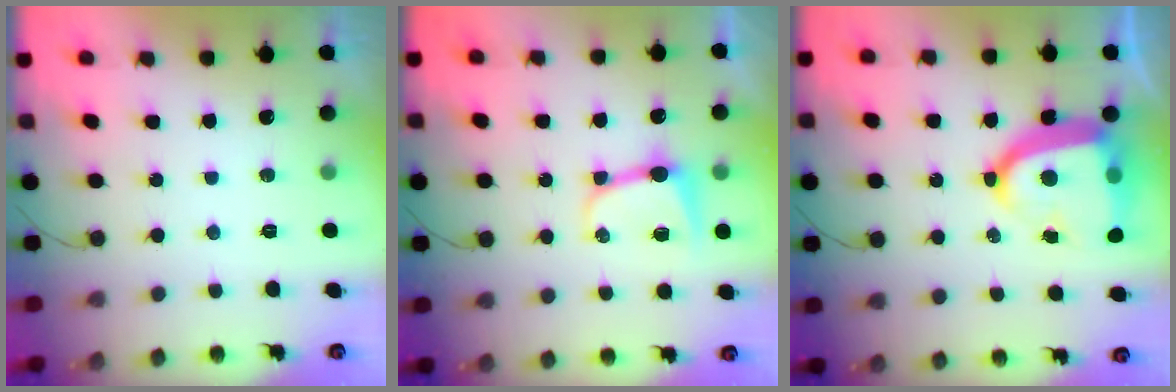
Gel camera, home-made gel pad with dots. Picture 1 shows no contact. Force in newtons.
{"total": 8.3, "press": 8.3, "slide": 0.7}
{"total": 18.5, "press": 18.4, "slide": 1.5}